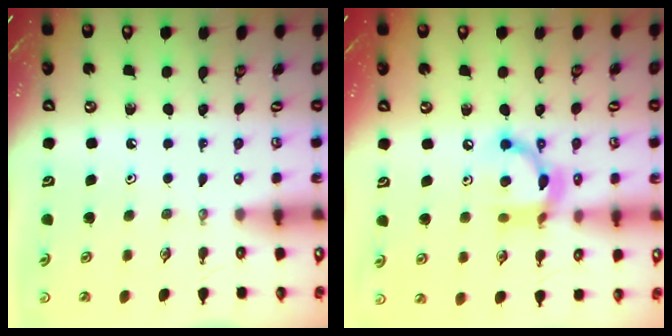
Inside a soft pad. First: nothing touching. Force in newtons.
{"total": 12.8, "press": 12.8, "slide": 0.5}